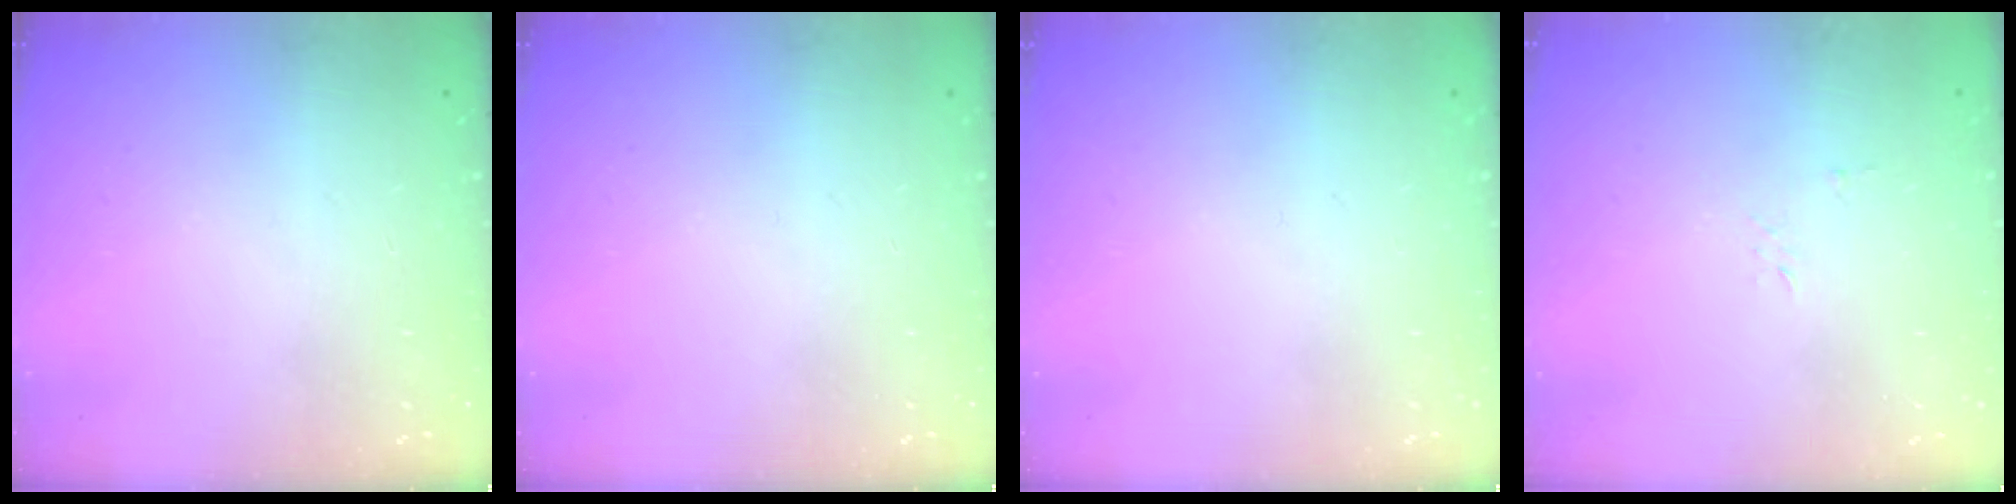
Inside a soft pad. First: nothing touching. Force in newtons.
{"total": 0.0}
{"total": 0.0}
{"total": 2.7, "press": 2.7, "slide": 0.3}